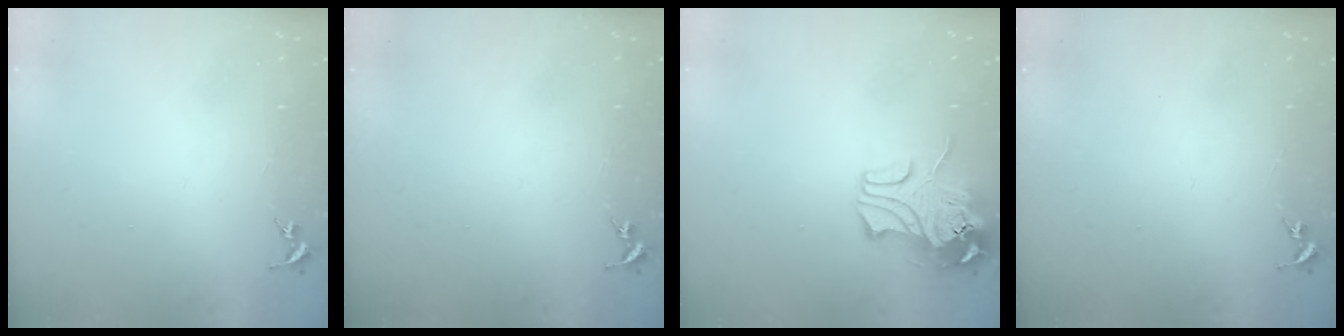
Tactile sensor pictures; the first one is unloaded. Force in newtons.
{"total": 0.0}
{"total": 10.8, "press": 10.6, "slide": 1.6}
{"total": 0.0}